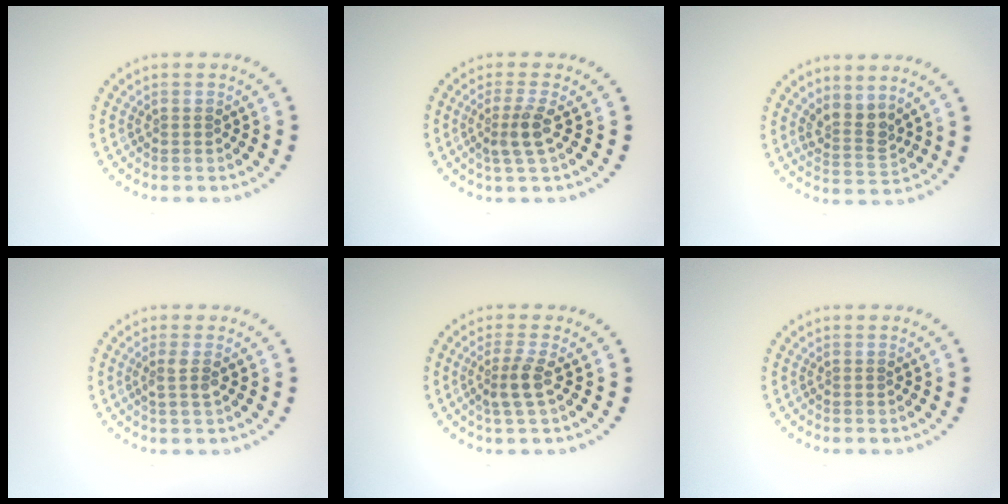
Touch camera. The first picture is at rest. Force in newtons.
{"total": 2.4, "press": 1.7, "slide": 1.6}
{"total": 2.6, "press": 2.0, "slide": 1.7}
{"total": 1.5, "press": 1.1, "slide": 0.9}
{"total": 2.2, "press": 1.8, "slide": 1.3}
{"total": 0.0}